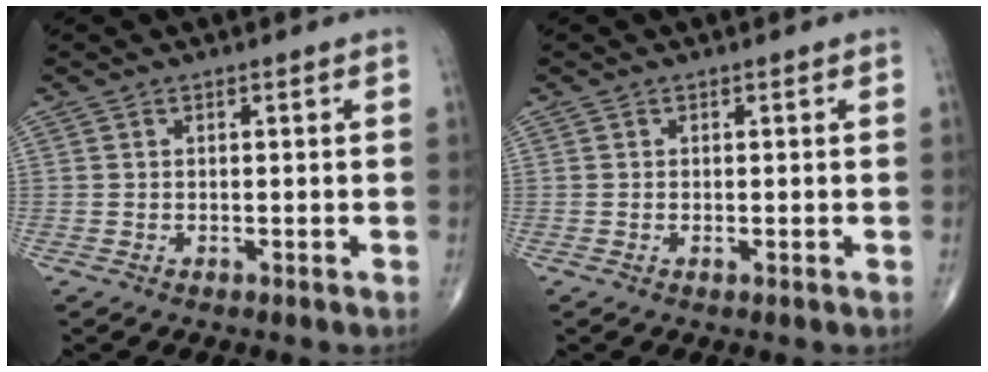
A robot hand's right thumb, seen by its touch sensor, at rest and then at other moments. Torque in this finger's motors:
{"motor_torque": [-0.44, -0.10, -0.51, 0.00, -0.09]}